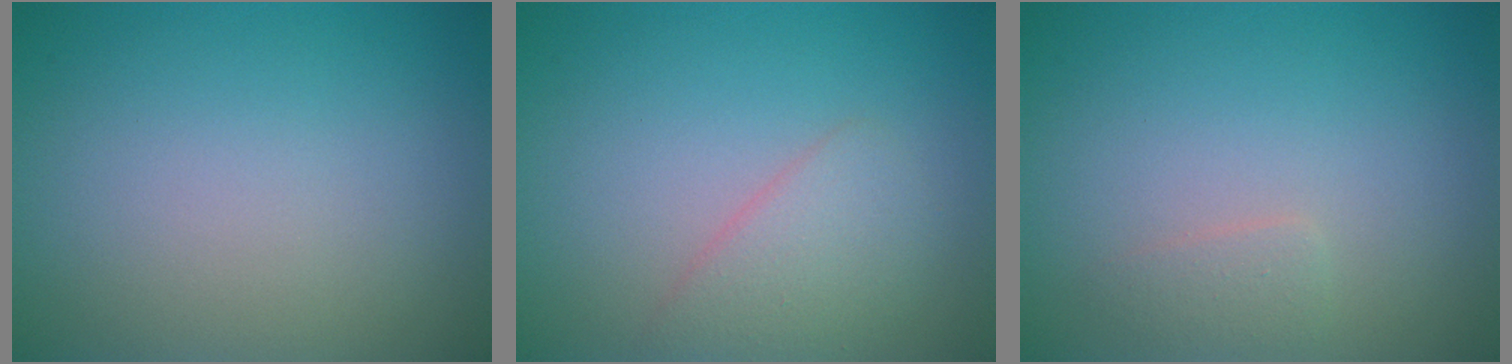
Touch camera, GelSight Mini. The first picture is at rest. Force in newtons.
{"total": 2.3, "press": 2.3, "slide": 0.0}
{"total": 1.0, "press": 1.0, "slide": 0.1}